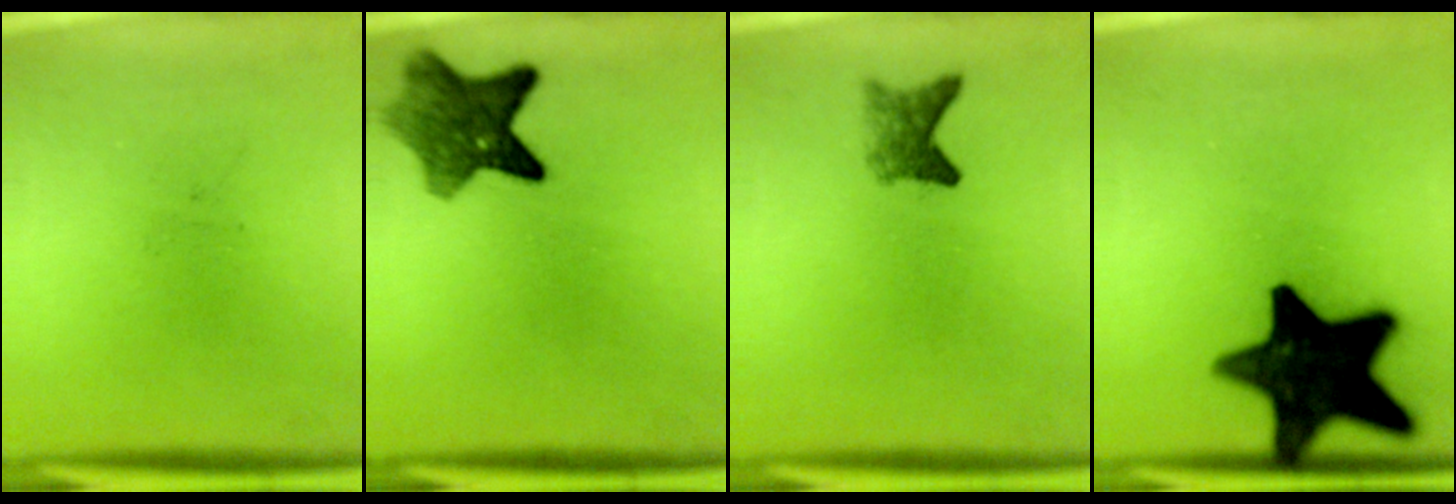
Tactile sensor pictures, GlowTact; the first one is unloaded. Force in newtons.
{"total": 7.3}
{"total": 2.7}
{"total": 18.0}